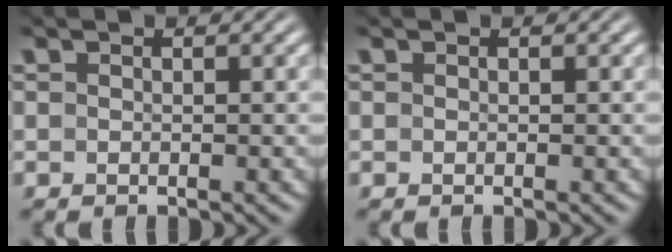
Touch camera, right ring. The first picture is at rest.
{"total": 0.0}